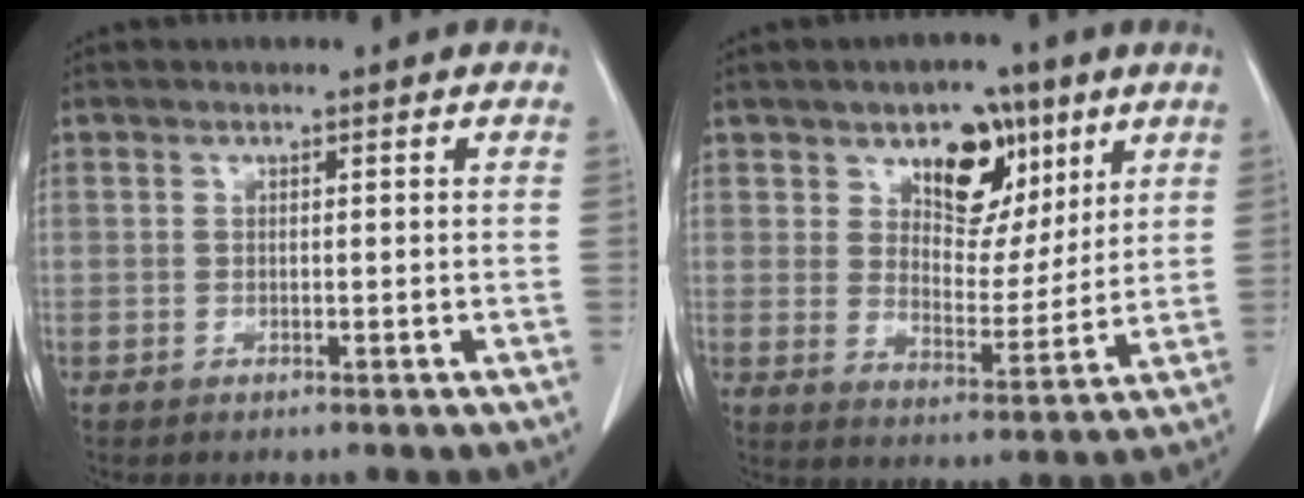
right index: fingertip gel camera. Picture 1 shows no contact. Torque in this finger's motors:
{"motor_torque": [0.27, 0.36, 0.13, 0.03]}